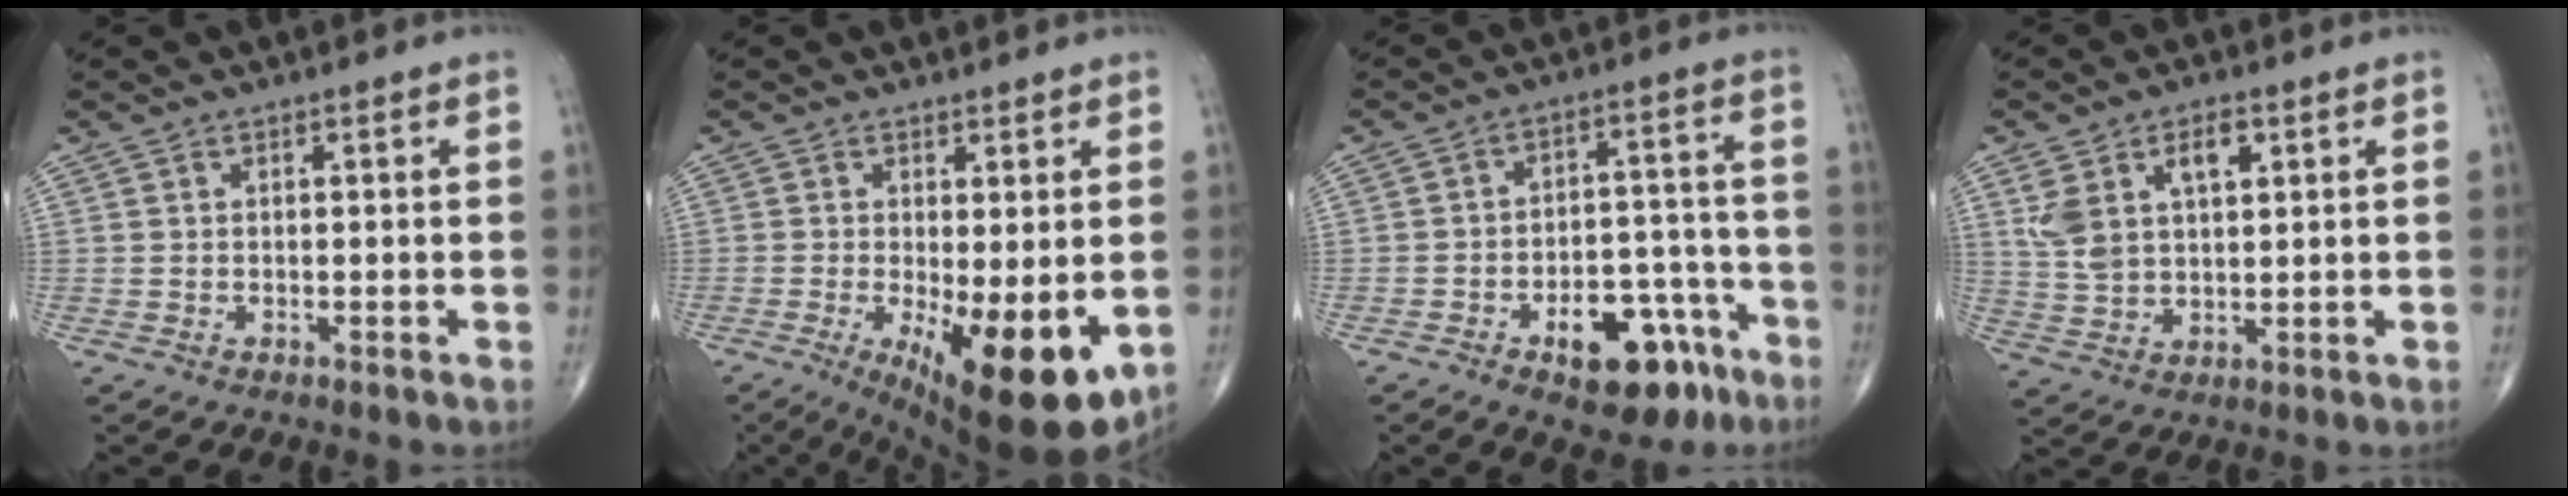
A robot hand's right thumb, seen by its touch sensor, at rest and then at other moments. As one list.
[{"total": 14.4, "force": [-3.6, 4.9, 13.1], "torque": [-0.176, -0.027, -0.038]}, {"total": 14.0, "force": [-7.8, 7.1, 9.2], "torque": [-0.095, 0.064, -0.105]}, {"total": 9.5, "force": [3.7, 5.3, 6.9], "torque": [-0.122, -0.004, 0.076]}]